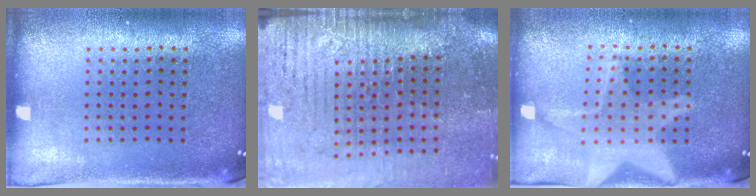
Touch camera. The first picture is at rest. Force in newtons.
{"total": 4.9, "press": 4.1, "slide": 2.7}
{"total": 3.0, "press": 3.0, "slide": 0.3}